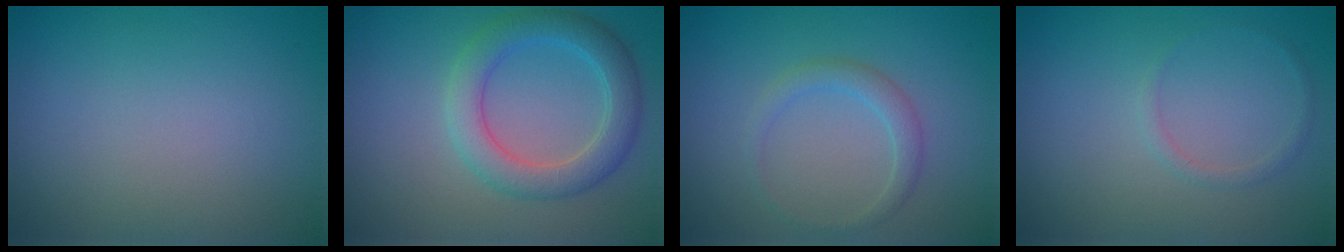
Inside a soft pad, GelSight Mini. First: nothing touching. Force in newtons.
{"total": 4.3, "press": 4.2, "slide": 0.1}
{"total": 1.7, "press": 1.7, "slide": 0.2}
{"total": 0.8, "press": 0.8, "slide": 0.0}